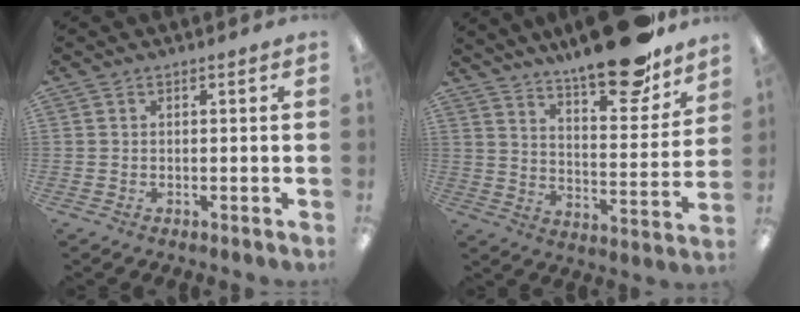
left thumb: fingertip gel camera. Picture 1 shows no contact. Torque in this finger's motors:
{"motor_torque": [1.26, 1.21, 1.77, -1.00, 0.09]}